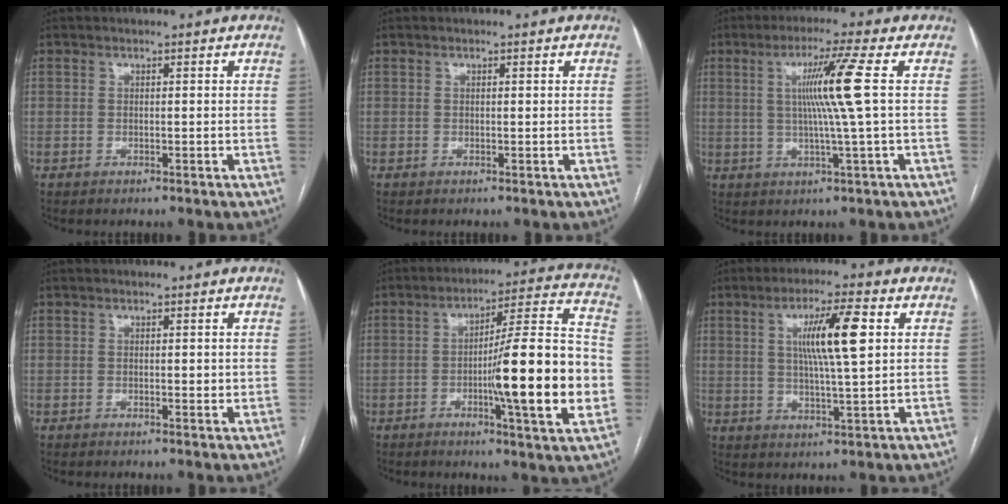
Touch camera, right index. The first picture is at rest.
{"total": 0.0}
{"total": 8.3, "force": [1.4, -2.2, 7.9], "torque": [-0.143, 0.000, 0.033]}
{"total": 1.4, "force": [0.2, 0.6, 1.3], "torque": [-0.018, -0.003, 0.002]}
{"total": 19.0, "force": [-3.5, 0.7, 18.6], "torque": [-0.263, 0.004, -0.053]}
{"total": 9.4, "force": [2.5, 0.4, 9.0], "torque": [-0.159, 0.002, 0.043]}